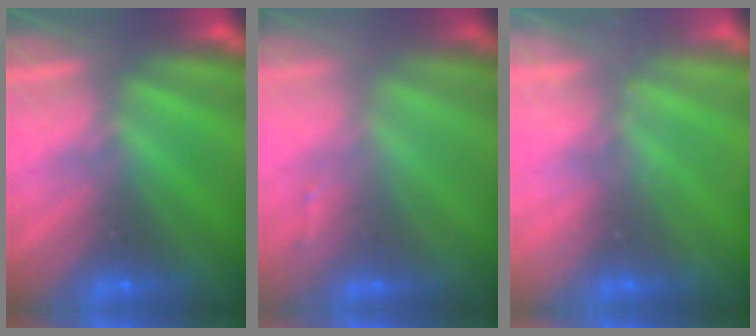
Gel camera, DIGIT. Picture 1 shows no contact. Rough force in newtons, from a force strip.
{"total": 1.4}
{"total": 1.7}